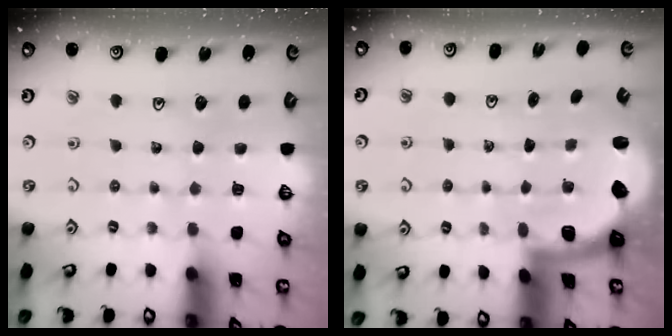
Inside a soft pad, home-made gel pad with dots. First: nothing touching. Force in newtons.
{"total": 1.9, "press": 1.8, "slide": 0.5}